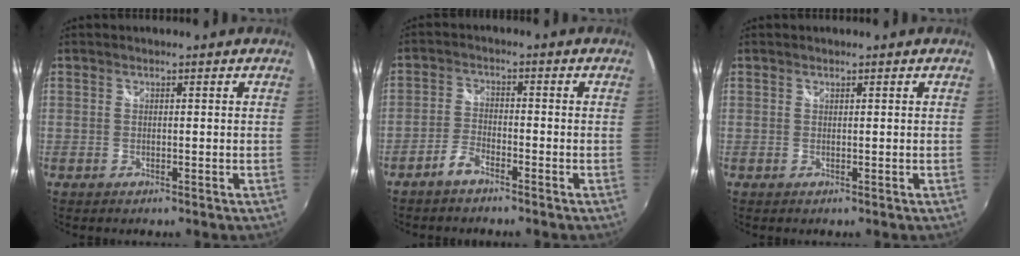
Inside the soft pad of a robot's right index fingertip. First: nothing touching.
{"total": 3.4, "force": [-2.7, 1.2, 1.6], "torque": [-0.048, 0.007, -0.056]}
{"total": 0.0}